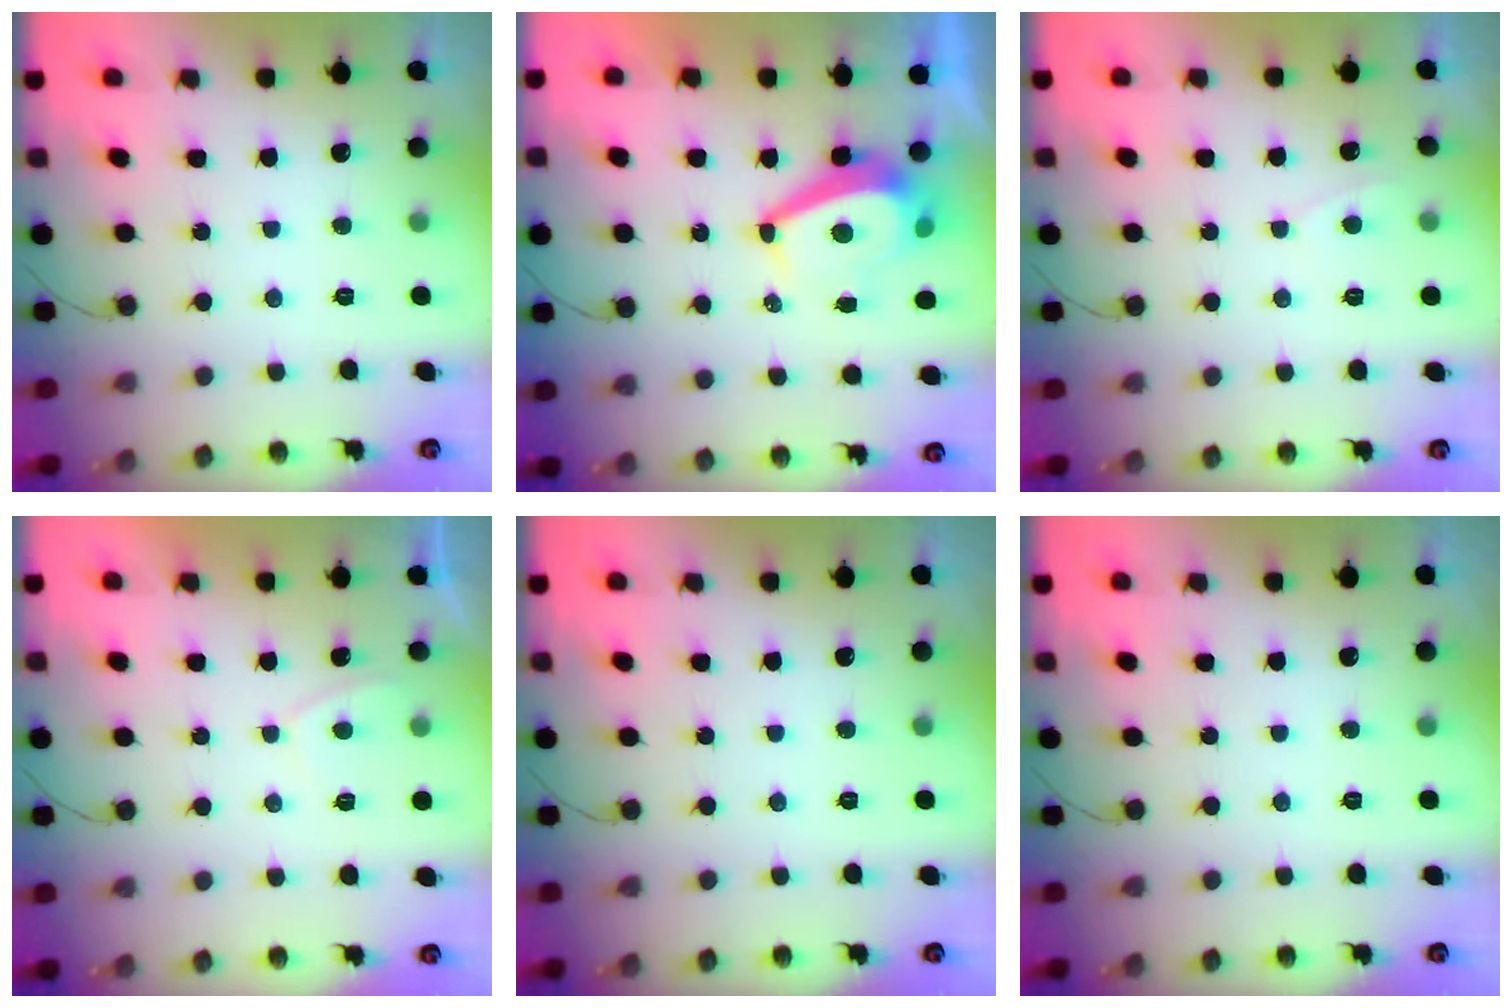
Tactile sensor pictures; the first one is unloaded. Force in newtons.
{"total": 6.5, "press": 6.5, "slide": 0.7}
{"total": 2.3, "press": 2.3, "slide": 0.3}
{"total": 1.9, "press": 1.9, "slide": 0.6}
{"total": 0.0}
{"total": 0.0}